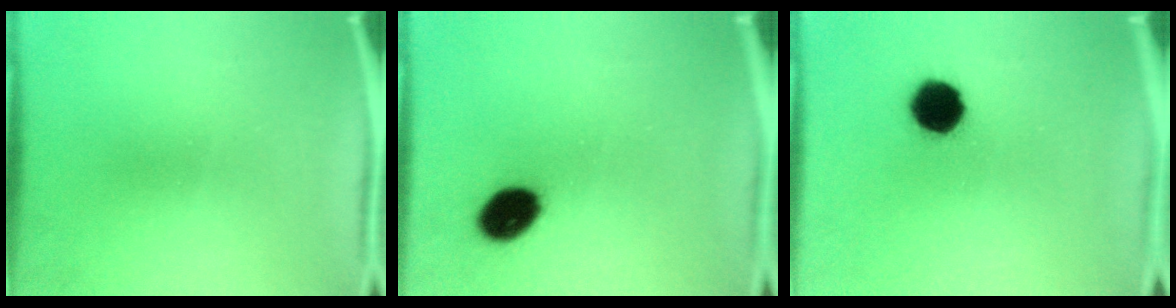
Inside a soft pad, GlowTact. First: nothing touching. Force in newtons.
{"total": 8.6}
{"total": 9.7}